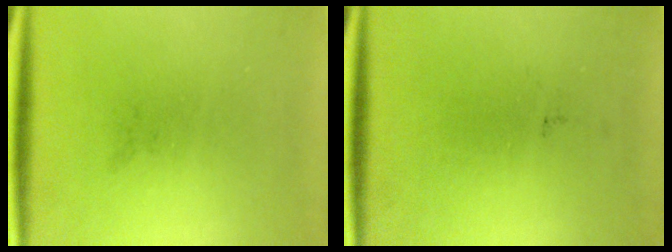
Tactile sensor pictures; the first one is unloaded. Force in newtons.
{"total": 0.0}